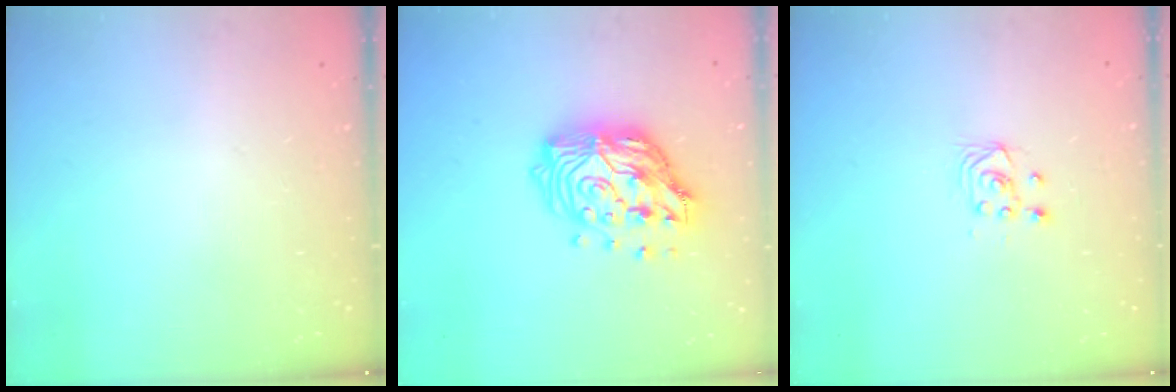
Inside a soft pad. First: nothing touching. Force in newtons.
{"total": 19.1, "press": 19.0, "slide": 1.5}
{"total": 2.9, "press": 2.6, "slide": 1.3}